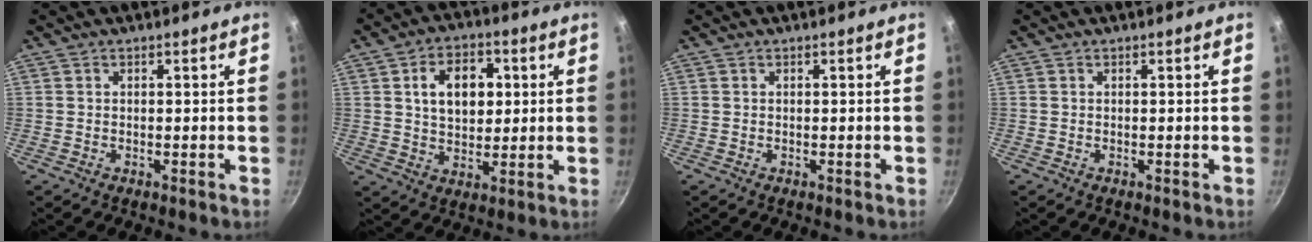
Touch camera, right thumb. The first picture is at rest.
{"total": 11.1, "force": [2.5, 7.6, 7.7], "torque": [-0.093, 0.001, 0.038]}
{"total": 0.0}
{"total": 0.0}